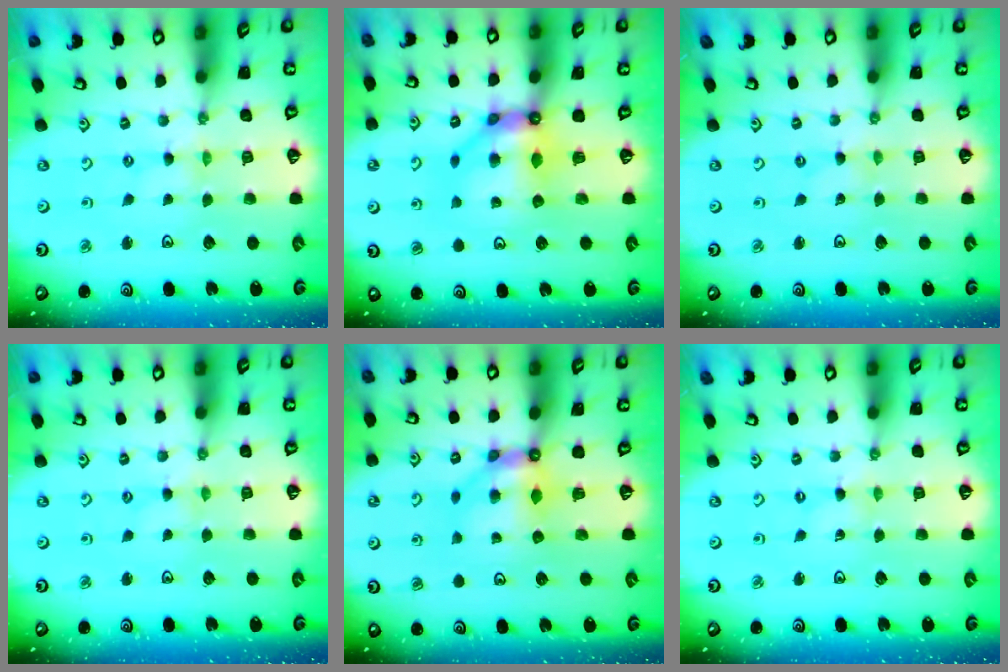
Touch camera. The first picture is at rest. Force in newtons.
{"total": 9.5, "press": 9.4, "slide": 1.1}
{"total": 0.0}
{"total": 1.6, "press": 1.6, "slide": 0.3}
{"total": 6.4, "press": 6.4, "slide": 0.6}
{"total": 0.0}